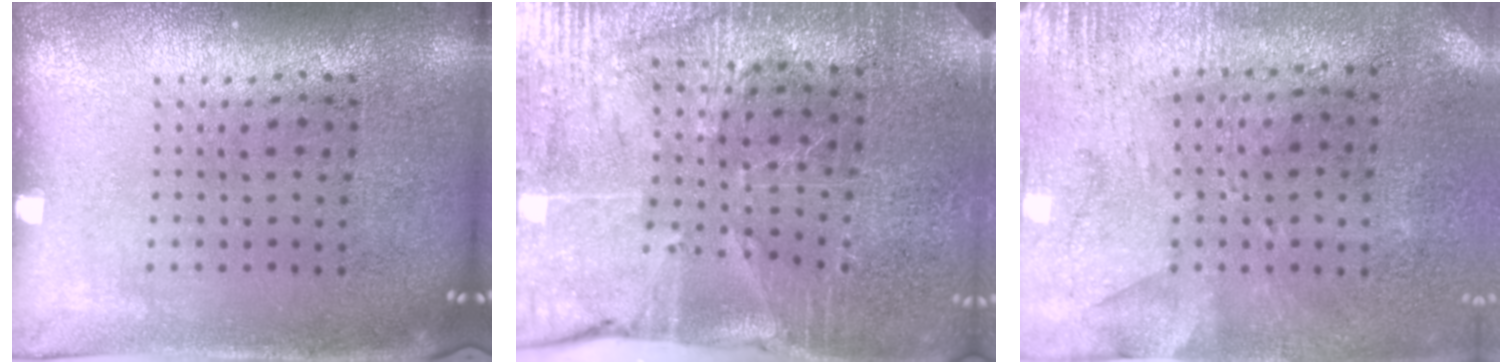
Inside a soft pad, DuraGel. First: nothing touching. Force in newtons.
{"total": 3.4, "press": 3.4, "slide": 0.3}
{"total": 2.8, "press": 2.3, "slide": 1.7}